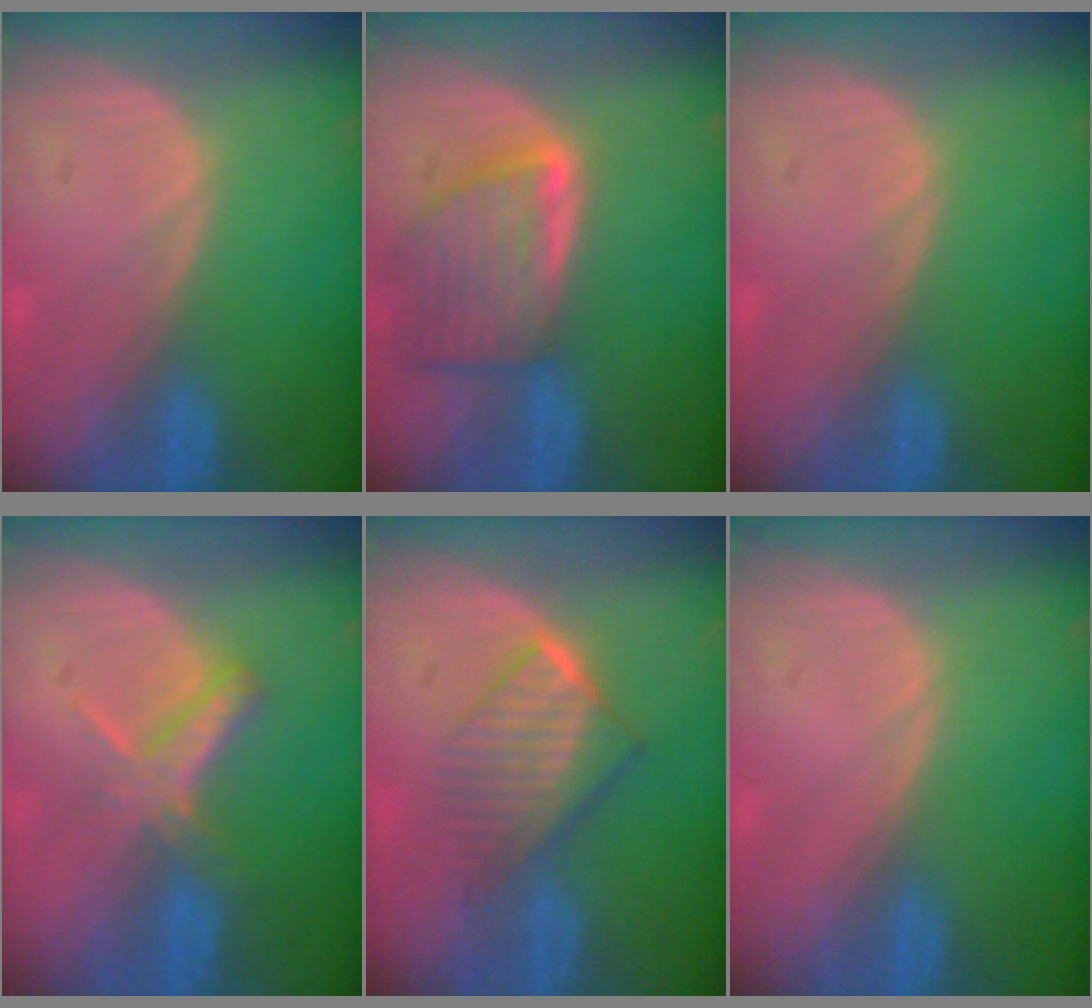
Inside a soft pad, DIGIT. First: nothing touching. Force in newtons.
{"total": 8.1, "press": 7.4, "slide": 3.3}
{"total": 0.0}
{"total": 5.5, "press": 5.1, "slide": 2.2}
{"total": 6.7, "press": 6.0, "slide": 2.9}
{"total": 0.0}